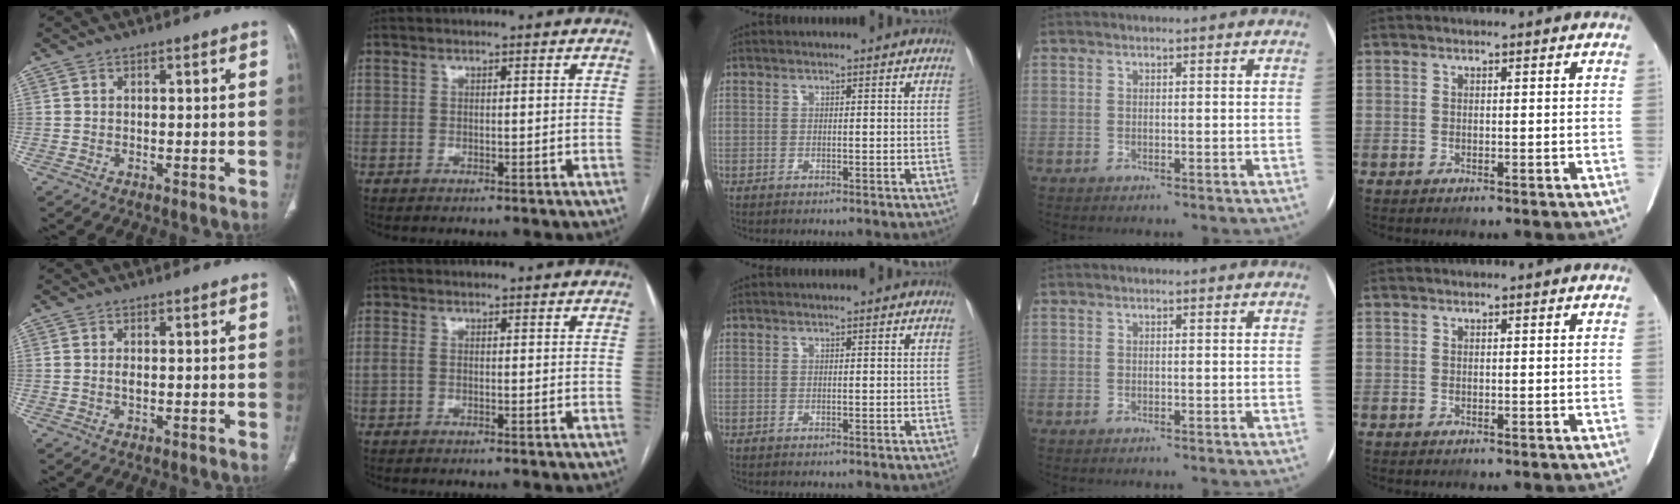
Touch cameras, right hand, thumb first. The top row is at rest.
{"thumb": {"total": 1.2, "force": [0.1, 0.6, 1.0], "torque": [-0.019, -0.001, 0.003]}, "index": {"total": 1.2, "force": [-0.2, 0.6, 1.0], "torque": [-0.022, 0.003, -0.005]}}